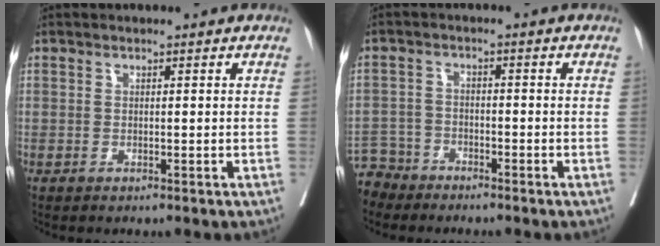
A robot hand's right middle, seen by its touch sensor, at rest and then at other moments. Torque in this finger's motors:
{"motor_torque": [0.54, -0.65, 0.34, 0.01]}